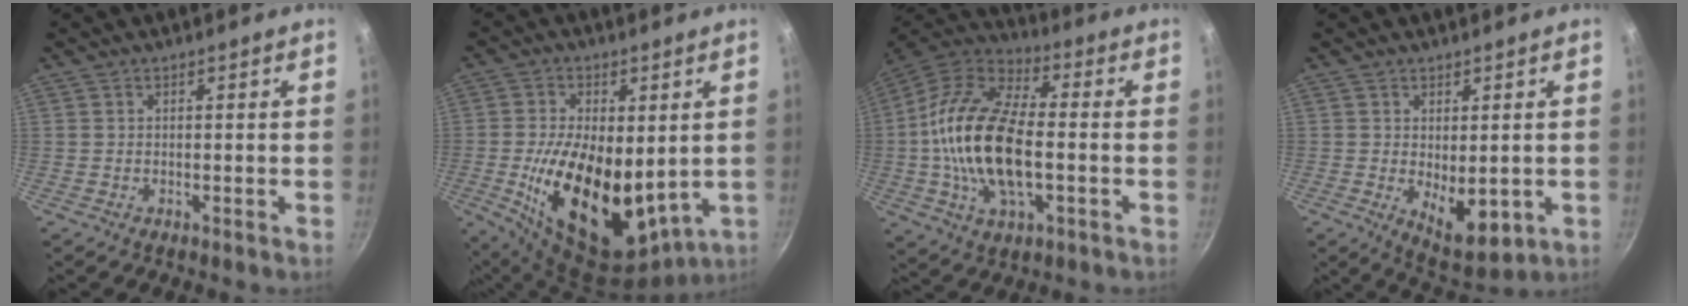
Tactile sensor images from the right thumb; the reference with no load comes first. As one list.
[{"total": 21.1, "force": [-0.6, 11.6, 17.6], "torque": [-0.291, -0.023, 0.006]}, {"total": 21.2, "force": [-1.9, 10.7, 18.2], "torque": [-0.341, 0.031, -0.046]}, {"total": 8.1, "force": [-0.5, 4.3, 6.9], "torque": [-0.081, -0.022, 0.008]}]